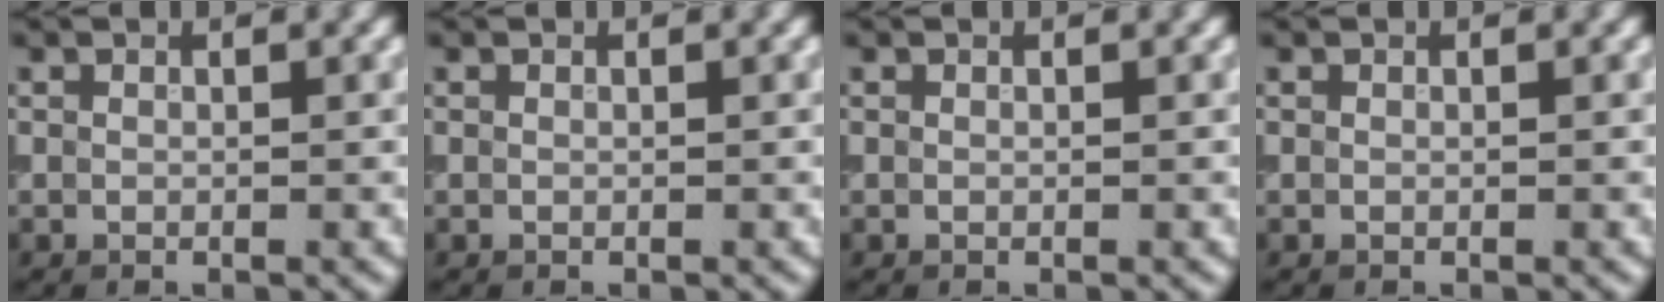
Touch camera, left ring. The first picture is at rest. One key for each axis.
{"total": 0.0}
{"total": 0.0}
{"total": 0.0}